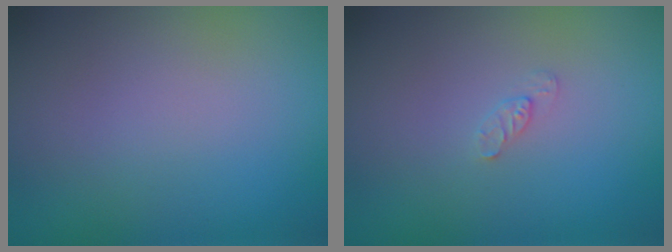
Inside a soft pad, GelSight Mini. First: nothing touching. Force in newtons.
{"total": 0.9, "press": 0.8, "slide": 0.2}